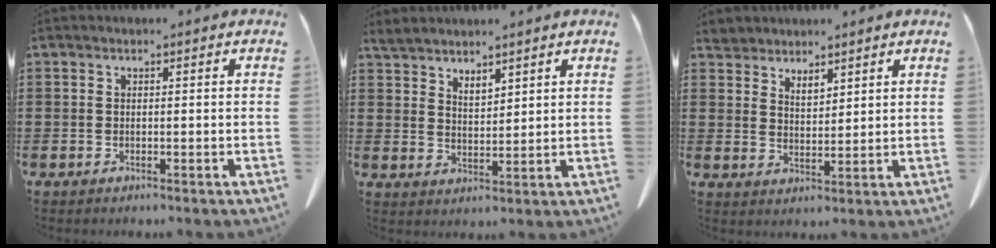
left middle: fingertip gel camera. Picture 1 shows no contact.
{"total": 3.2, "force": [3.1, 0.5, 0.3], "torque": [-0.016, -0.006, 0.059]}
{"total": 3.6, "force": [3.3, 1.2, 0.1], "torque": [-0.014, -0.005, 0.064]}